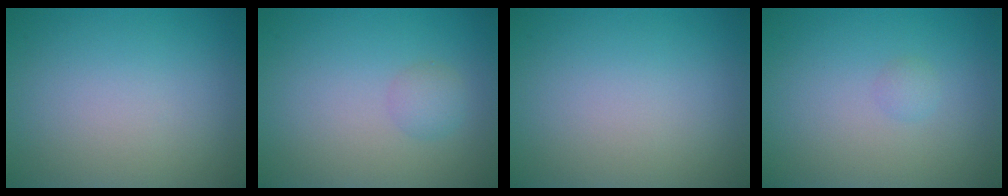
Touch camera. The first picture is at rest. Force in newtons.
{"total": 1.4, "press": 1.4, "slide": 0.0}
{"total": 0.0}
{"total": 0.7, "press": 0.7, "slide": 0.0}